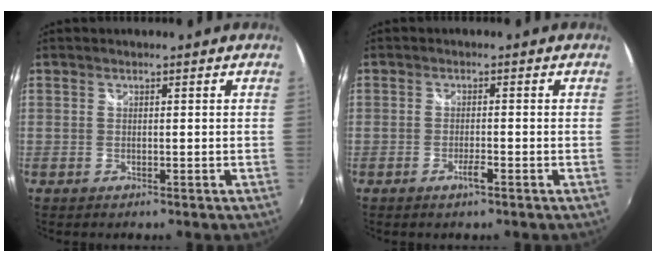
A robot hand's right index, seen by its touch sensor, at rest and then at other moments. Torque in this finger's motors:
{"motor_torque": [0.69, 0.66, 0.03, 0.06]}